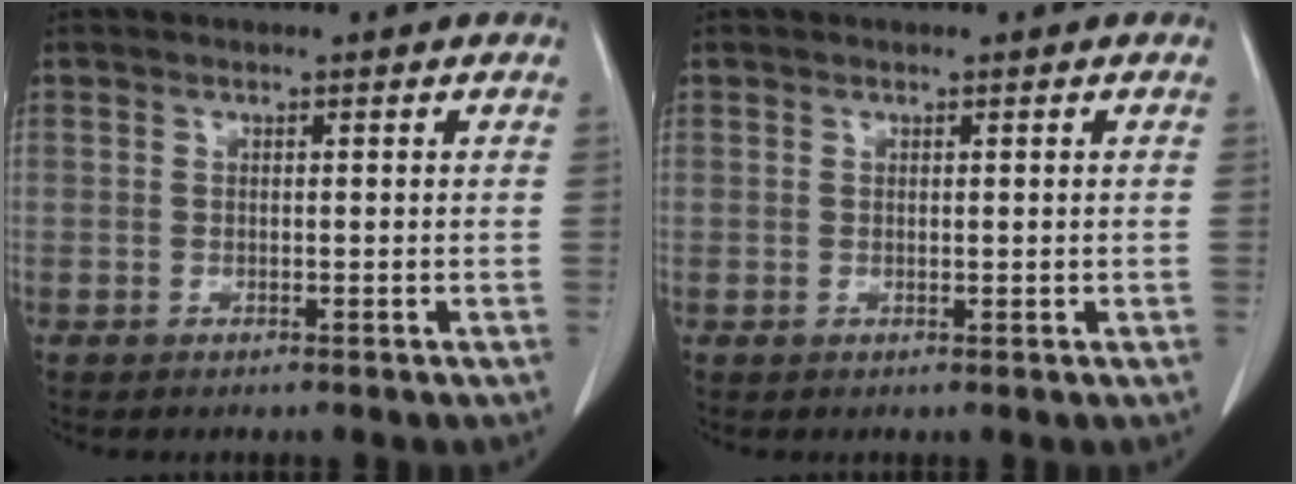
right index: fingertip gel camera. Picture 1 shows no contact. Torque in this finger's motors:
{"motor_torque": [-0.18, 0.48, -0.02, 0.02]}